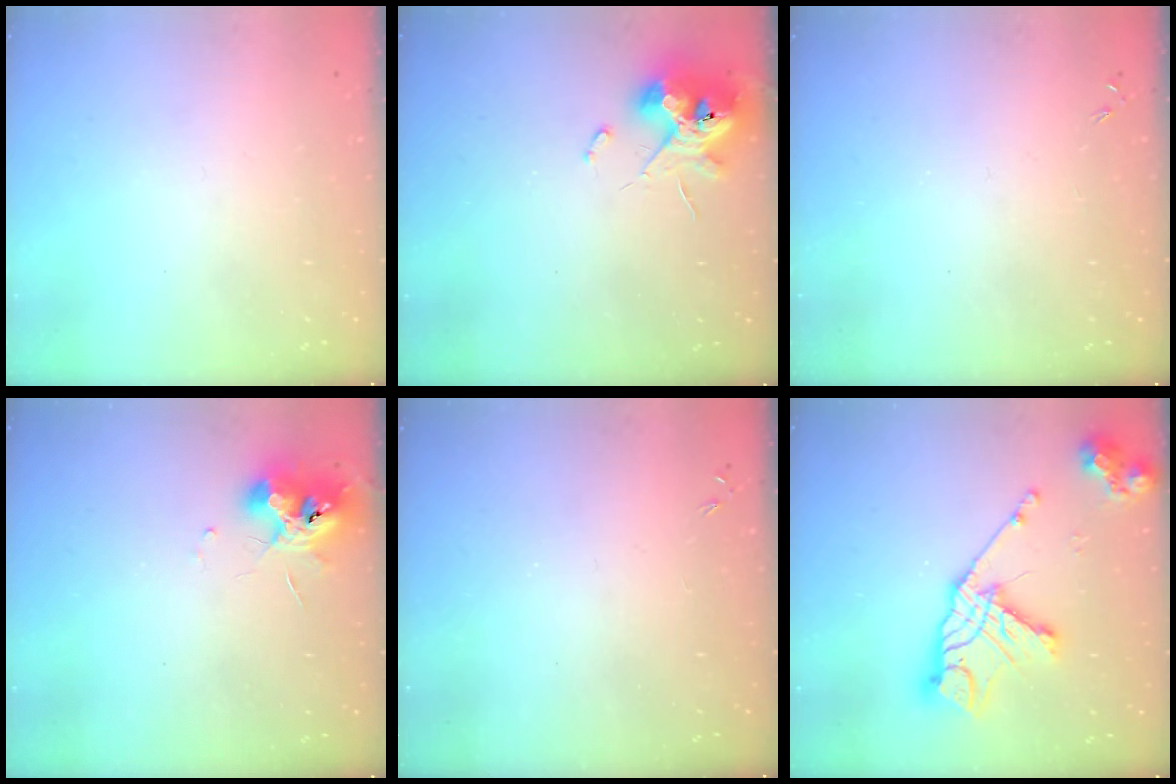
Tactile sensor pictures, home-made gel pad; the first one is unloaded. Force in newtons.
{"total": 11.6, "press": 11.6, "slide": 0.8}
{"total": 0.0}
{"total": 10.9, "press": 10.9, "slide": 0.8}
{"total": 0.0}
{"total": 17.8, "press": 17.7, "slide": 1.5}